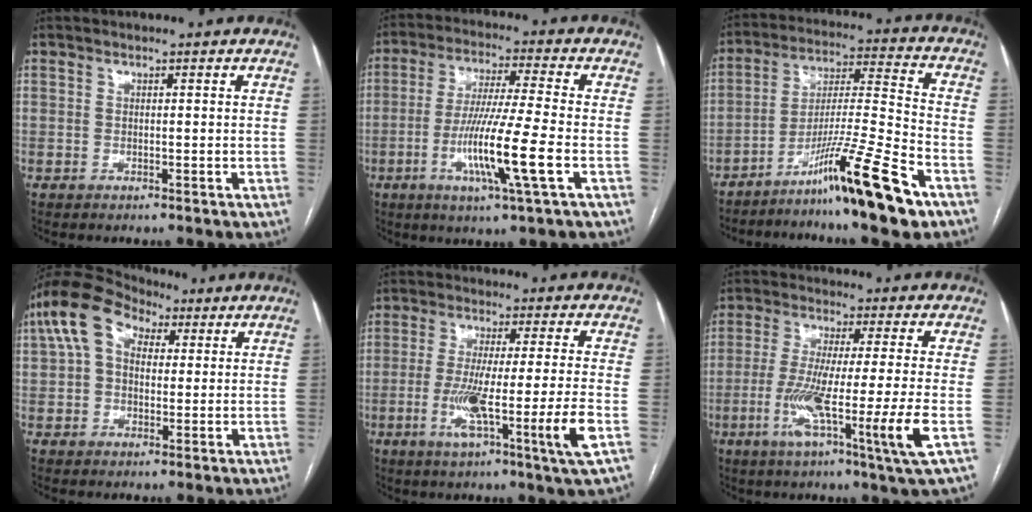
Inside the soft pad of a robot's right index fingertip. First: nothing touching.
{"total": 12.6, "force": [-3.8, -0.6, 12.0], "torque": [-0.234, -0.018, -0.076]}
{"total": 15.9, "force": [-10.2, -1.0, 12.1], "torque": [-0.215, -0.015, -0.176]}
{"total": 10.4, "force": [4.2, 6.7, 6.7], "torque": [-0.144, 0.052, 0.071]}
{"total": 12.4, "force": [-3.6, -1.5, 11.8], "torque": [-0.215, -0.028, -0.067]}
{"total": 13.4, "force": [-4.0, -1.5, 12.7], "torque": [-0.241, -0.037, -0.077]}